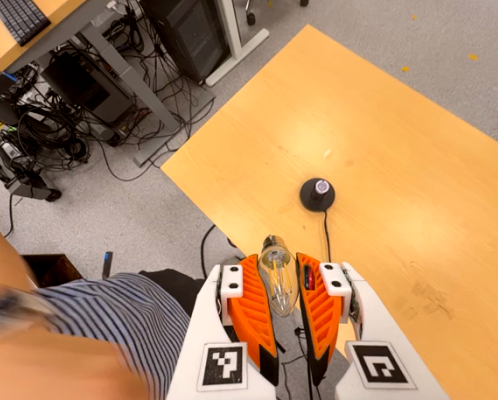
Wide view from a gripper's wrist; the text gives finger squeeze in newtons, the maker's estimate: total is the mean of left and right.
{"total": 21.0, "left": 26.3, "right": 15.7}